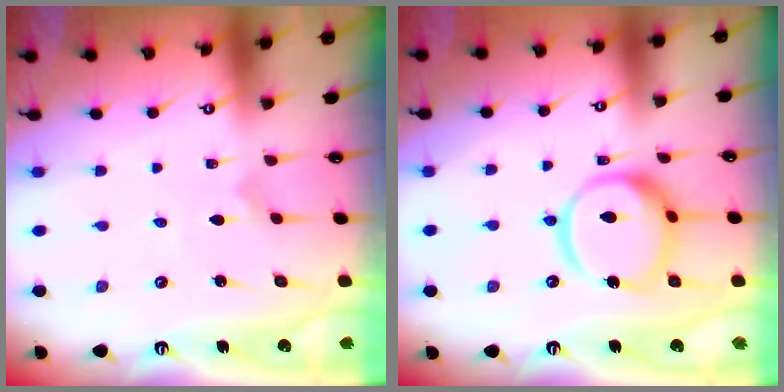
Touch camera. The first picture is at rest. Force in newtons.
{"total": 13.6, "press": 13.6, "slide": 0.9}